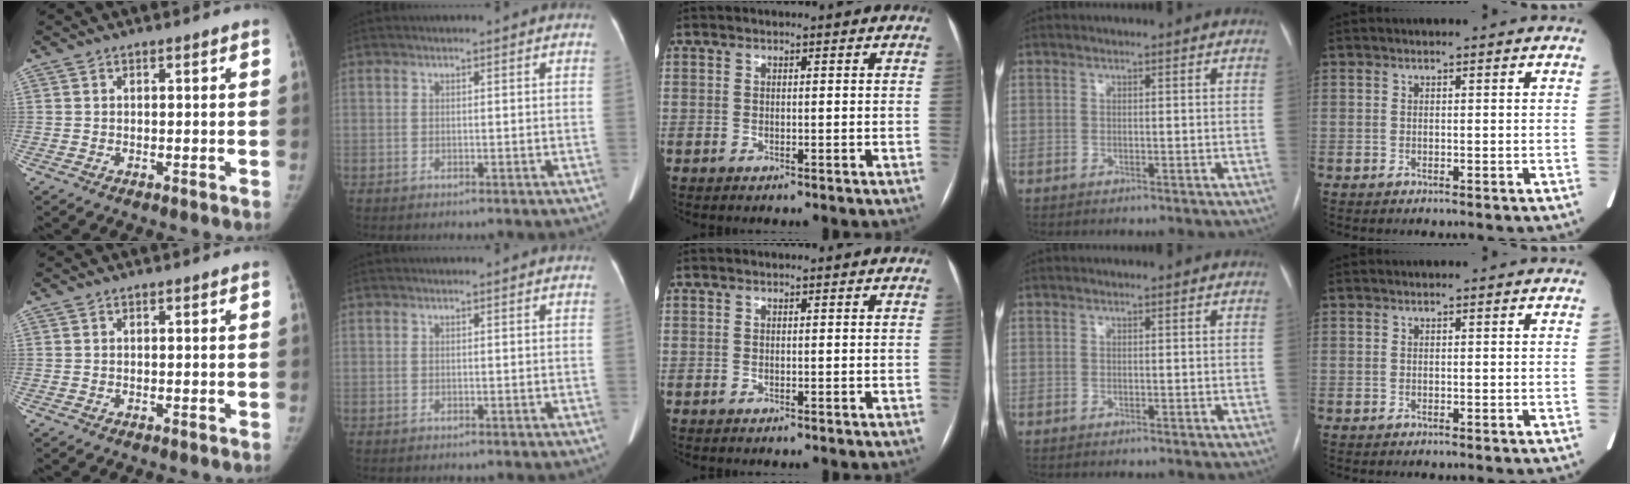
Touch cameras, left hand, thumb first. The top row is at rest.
{}